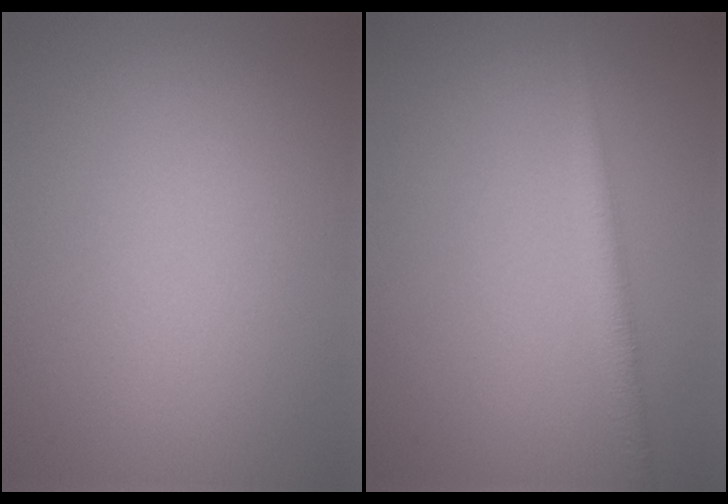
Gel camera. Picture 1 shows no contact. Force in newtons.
{"total": 2.1, "press": 2.1, "slide": 0.0}